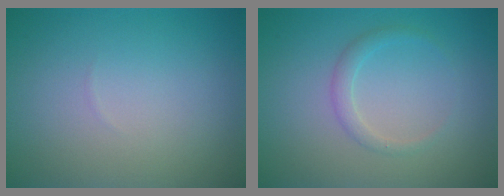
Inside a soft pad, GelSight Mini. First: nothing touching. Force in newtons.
{"total": 1.4, "press": 1.4, "slide": 0.2}